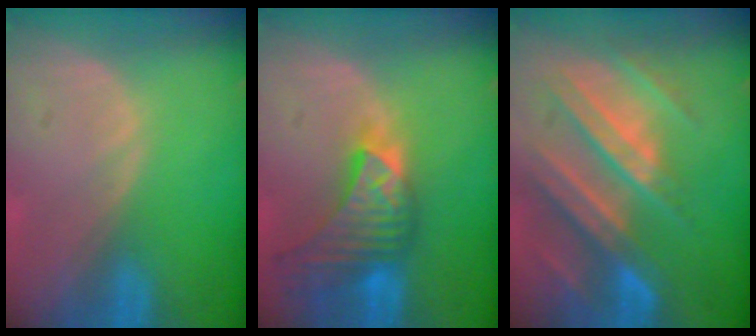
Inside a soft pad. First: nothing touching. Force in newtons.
{"total": 9.2, "press": 8.5, "slide": 3.7}
{"total": 11.1, "press": 9.8, "slide": 5.0}